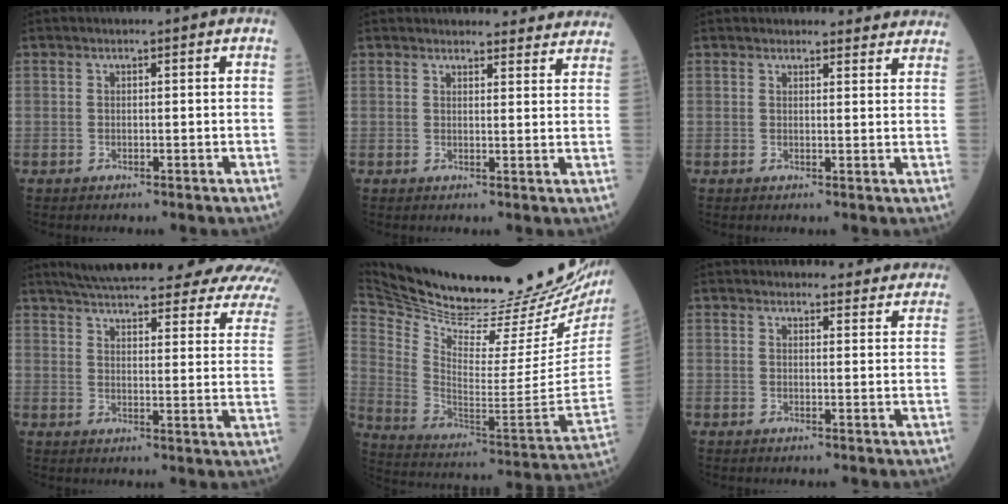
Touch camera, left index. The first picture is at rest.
{"total": 10.9, "force": [10.5, 2.6, 1.4], "torque": [0.023, 0.004, 0.095]}
{"total": 6.4, "force": [6.2, 1.7, 0.6], "torque": [0.013, 0.001, 0.050]}
{"total": 29.3, "force": [24.6, 4.8, 15.1], "torque": [-0.211, -0.038, 0.283]}
{"total": 32.7, "force": [28.8, 4.8, 14.8], "torque": [-0.263, -0.113, 0.408]}
{"total": 13.4, "force": [12.9, 3.1, 2.4], "torque": [0.010, 0.009, 0.130]}